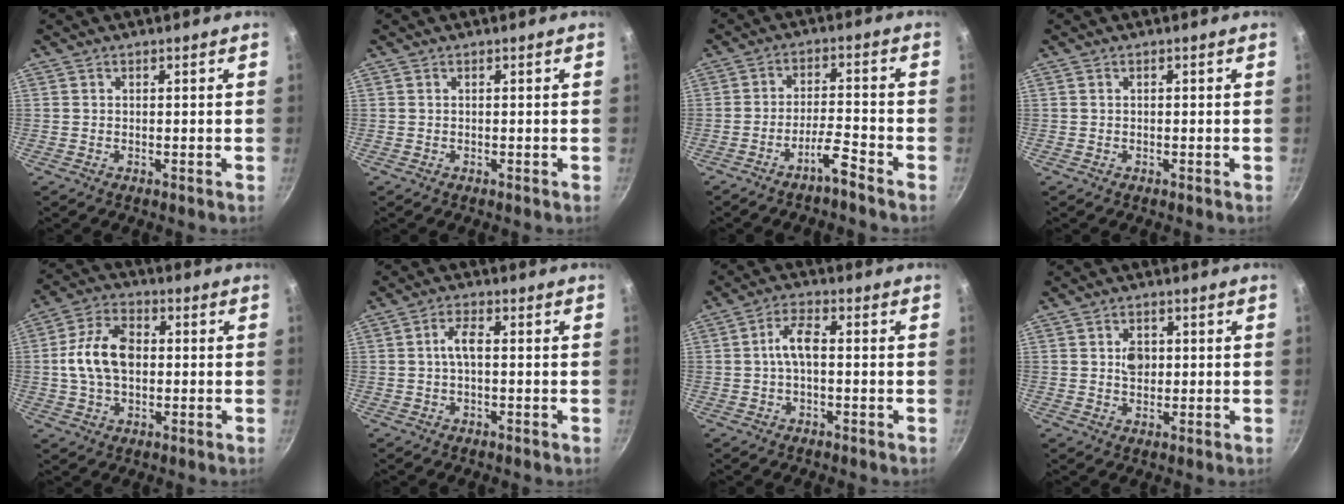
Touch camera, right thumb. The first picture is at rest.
{"total": 0.0}
{"total": 5.2, "force": [-4.0, 0.4, 3.3], "torque": [-0.065, 0.035, -0.071]}
{"total": 0.0}
{"total": 11.4, "force": [0.3, 7.6, 8.4], "torque": [-0.140, 0.023, -0.005]}
{"total": 3.6, "force": [-0.1, 1.4, 3.3], "torque": [-0.073, 0.013, -0.005]}
{"total": 5.3, "force": [-0.2, 2.5, 4.7], "torque": [-0.089, 0.024, -0.008]}
{"total": 3.9, "force": [0.5, 3.0, 2.4], "torque": [-0.019, -0.004, 0.005]}